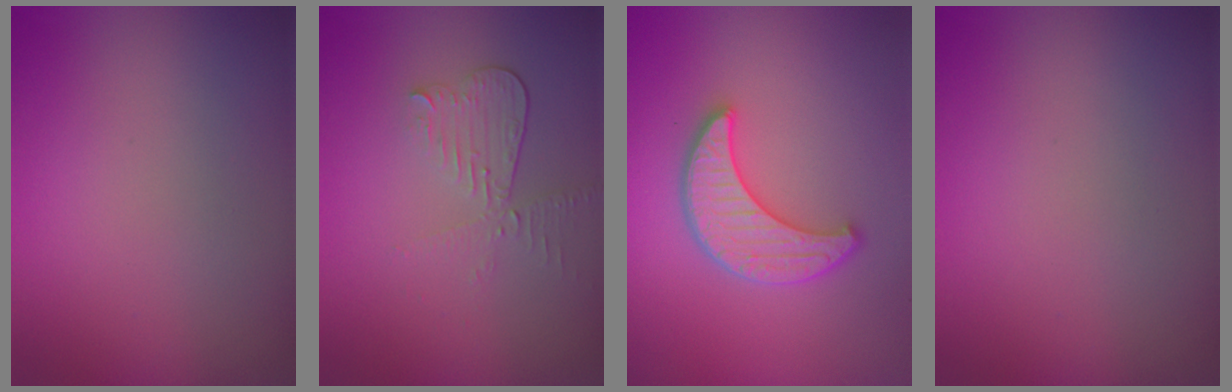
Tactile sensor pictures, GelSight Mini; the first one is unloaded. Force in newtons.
{"total": 3.0, "press": 2.6, "slide": 1.5}
{"total": 4.2, "press": 3.8, "slide": 1.9}
{"total": 0.0}